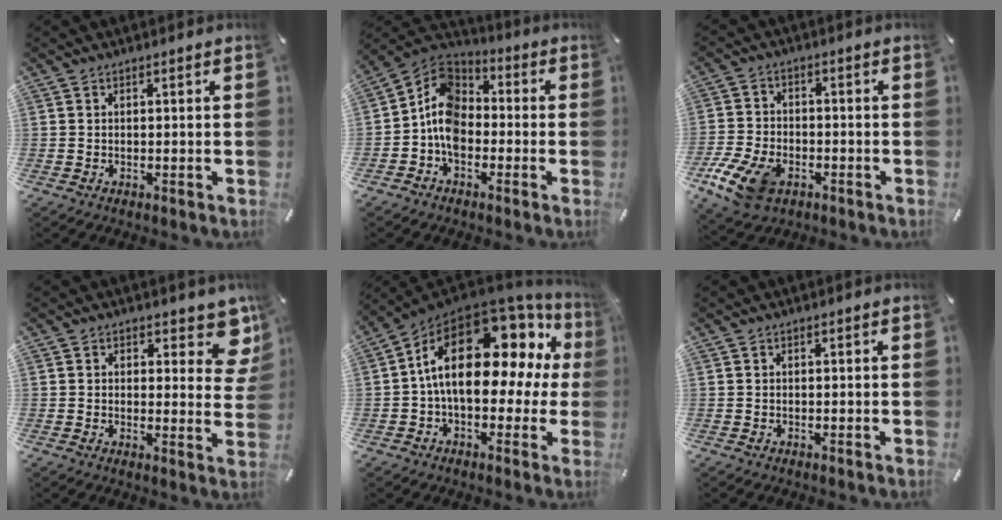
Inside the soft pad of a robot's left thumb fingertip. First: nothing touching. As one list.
[{"total": 9.8, "force": [-3.8, 7.1, 5.5], "torque": [-0.129, 0.016, -0.078]}, {"total": 10.6, "force": [-5.3, 6.7, 6.3], "torque": [-0.140, 0.021, -0.096]}, {"total": 8.4, "force": [4.6, 4.5, 5.4], "torque": [-0.039, -0.032, 0.074]}, {"total": 22.1, "force": [5.4, 11.8, 18.0], "torque": [-0.307, -0.032, 0.091]}, {"total": 0.0}]